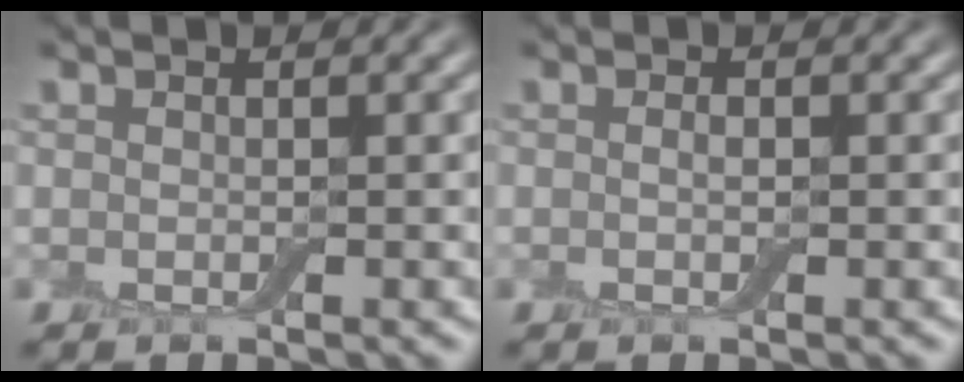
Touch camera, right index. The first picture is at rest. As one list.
[{"total": 0.7, "force": [0.0, 0.2, 0.6], "torque": [-0.014, -0.002, -0.001]}]